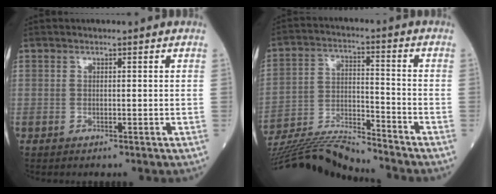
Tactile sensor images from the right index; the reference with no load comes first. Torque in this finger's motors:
{"motor_torque": [-0.01, -0.31, 0.16, 0.09]}